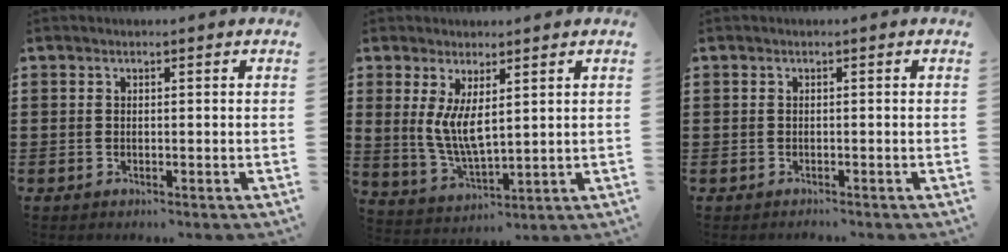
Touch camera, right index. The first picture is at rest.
{"total": 6.1, "force": [1.6, 2.6, 5.3], "torque": [-0.120, -0.005, 0.028]}
{"total": 0.7, "force": [-0.7, 0.1, -0.2], "torque": [0.003, 0.002, -0.016]}